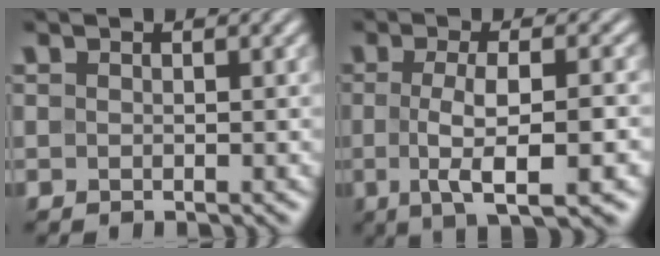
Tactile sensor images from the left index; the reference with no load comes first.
{"total": 6.7, "force": [-1.2, 1.7, 6.4], "torque": [-0.101, -0.007, -0.021]}